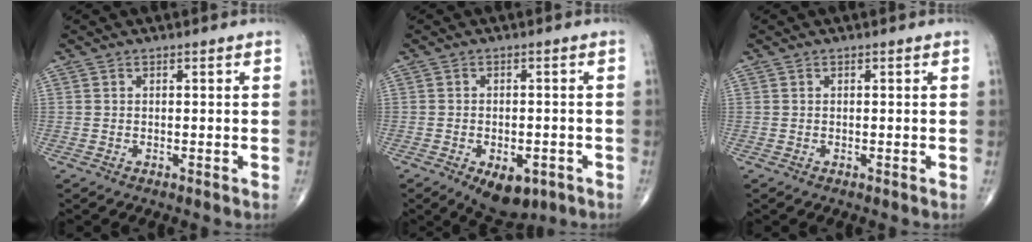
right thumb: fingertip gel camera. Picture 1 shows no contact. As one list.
[{"total": 7.8, "force": [-3.8, 4.2, 5.3], "torque": [-0.061, 0.007, -0.046]}, {"total": 0.0}]